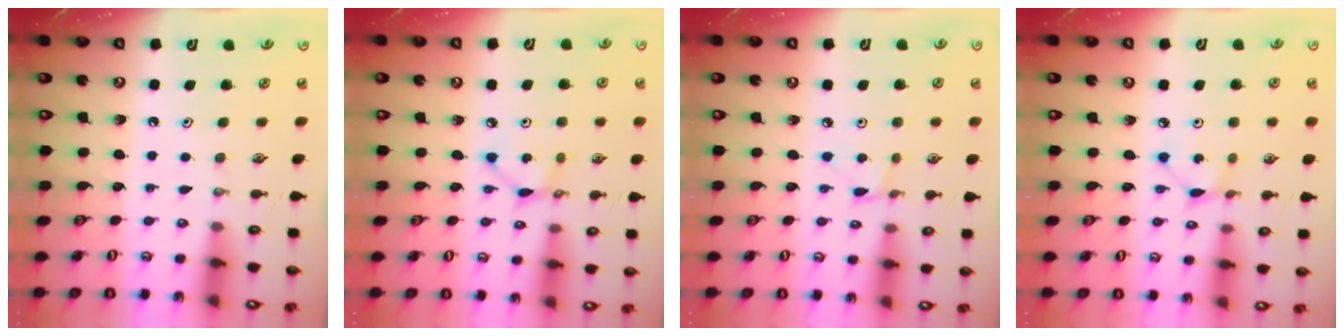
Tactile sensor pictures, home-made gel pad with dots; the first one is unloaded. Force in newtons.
{"total": 3.8, "press": 3.8, "slide": 0.1}
{"total": 2.2, "press": 2.2, "slide": 0.3}
{"total": 2.3, "press": 2.3, "slide": 0.1}